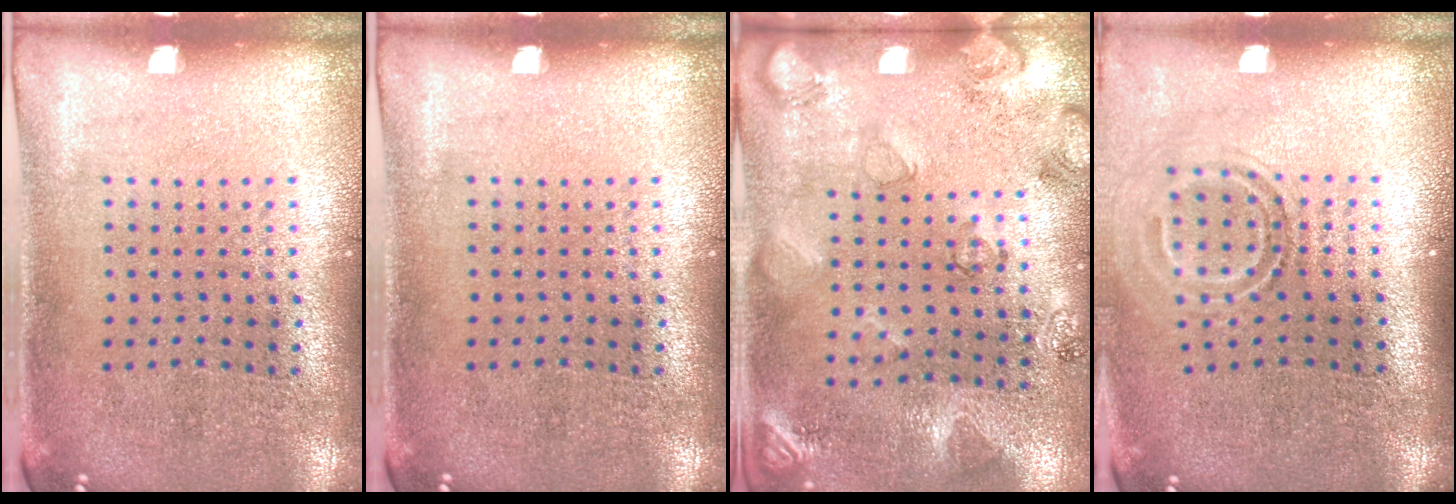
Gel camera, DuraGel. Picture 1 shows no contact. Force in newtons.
{"total": 0.0}
{"total": 2.2, "press": 1.9, "slide": 1.1}
{"total": 1.7, "press": 1.1, "slide": 1.3}